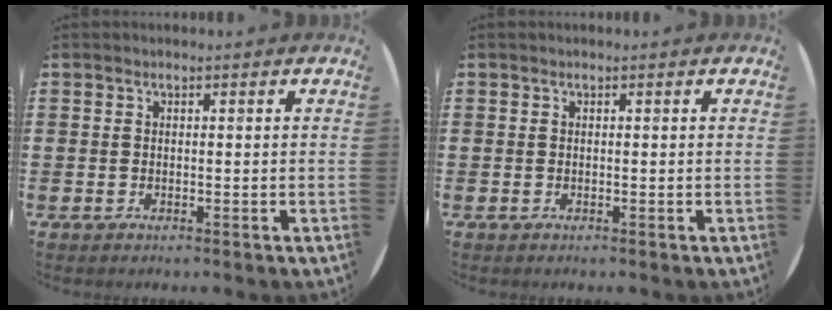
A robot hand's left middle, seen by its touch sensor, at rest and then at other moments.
{"total": 0.0}